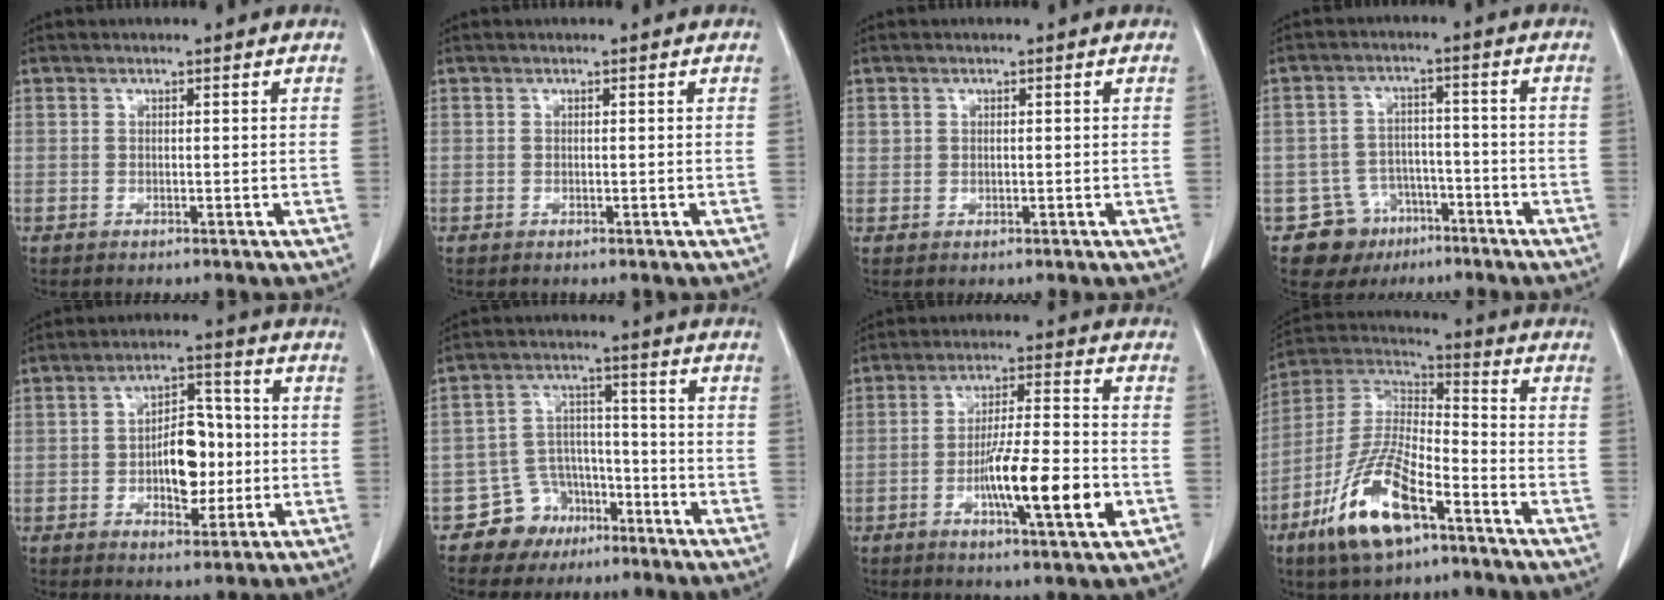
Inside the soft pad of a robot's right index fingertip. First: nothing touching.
{"total": 0.0}
{"total": 0.8, "force": [0.1, 0.8, 0.3], "torque": [-0.001, 0.010, 0.004]}
{"total": 7.4, "force": [-4.4, 6.0, 0.4], "torque": [0.002, 0.019, -0.062]}
{"total": 8.4, "force": [-1.1, 4.3, 7.1], "torque": [-0.115, 0.018, -0.014]}
{"total": 7.3, "force": [-4.7, 5.5, 0.8], "torque": [-0.006, 0.022, -0.074]}
{"total": 12.4, "force": [-3.8, 1.2, 11.8], "torque": [-0.198, -0.006, -0.064]}
{"total": 15.5, "force": [-8.3, 4.8, 12.2], "torque": [-0.254, -0.007, -0.152]}